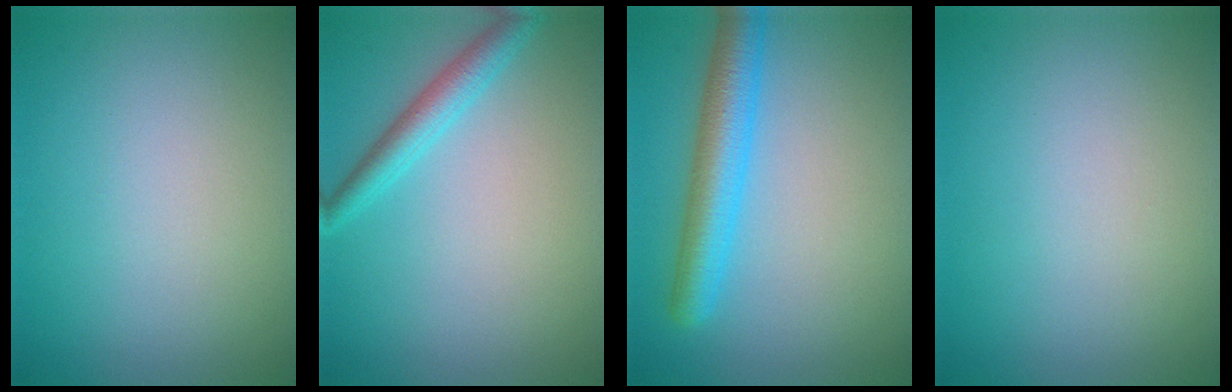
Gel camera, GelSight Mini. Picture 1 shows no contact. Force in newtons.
{"total": 2.6, "press": 2.6, "slide": 0.1}
{"total": 4.8, "press": 4.8, "slide": 0.2}
{"total": 0.0}